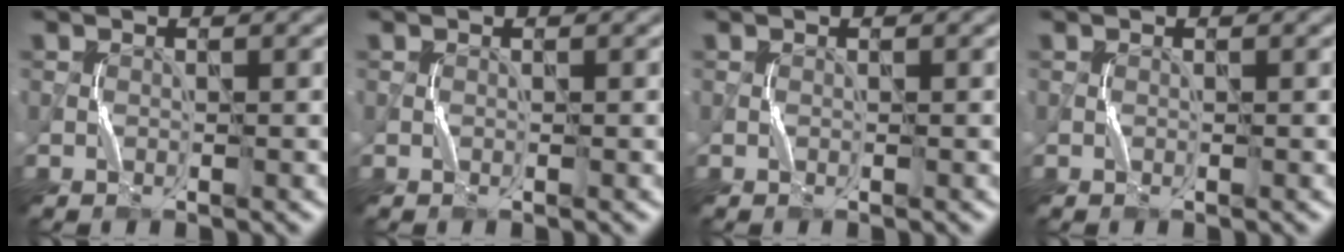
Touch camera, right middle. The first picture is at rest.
{"total": 0.0}
{"total": 0.0}
{"total": 0.0}